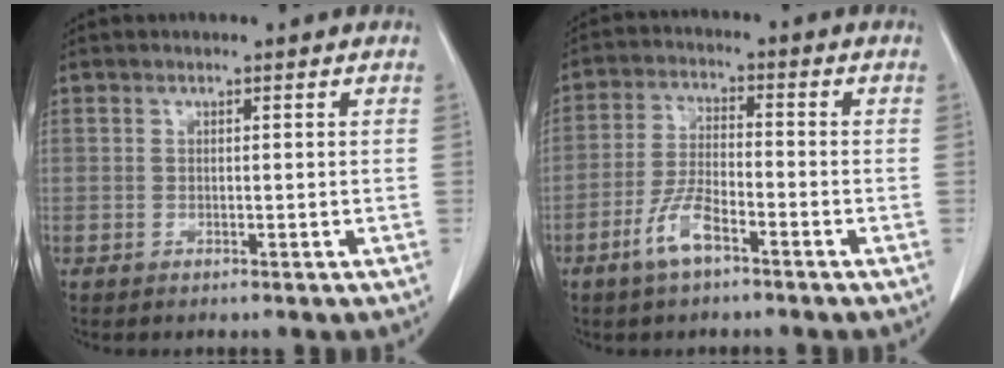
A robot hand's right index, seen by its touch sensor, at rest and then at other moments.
{"total": 6.3, "force": [-3.8, 1.7, 4.7], "torque": [-0.101, -0.001, -0.075]}